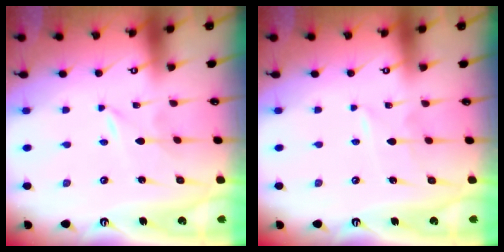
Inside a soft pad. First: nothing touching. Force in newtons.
{"total": 2.4, "press": 2.3, "slide": 0.3}